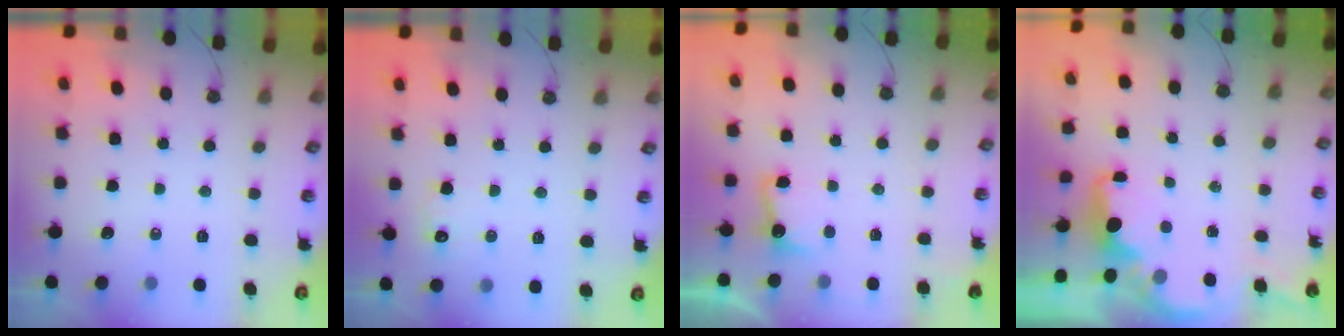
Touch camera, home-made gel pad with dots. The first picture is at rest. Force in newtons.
{"total": 5.4, "press": 5.3, "slide": 1.2}
{"total": 4.3, "press": 4.2, "slide": 1.1}
{"total": 2.0, "press": 1.8, "slide": 0.8}